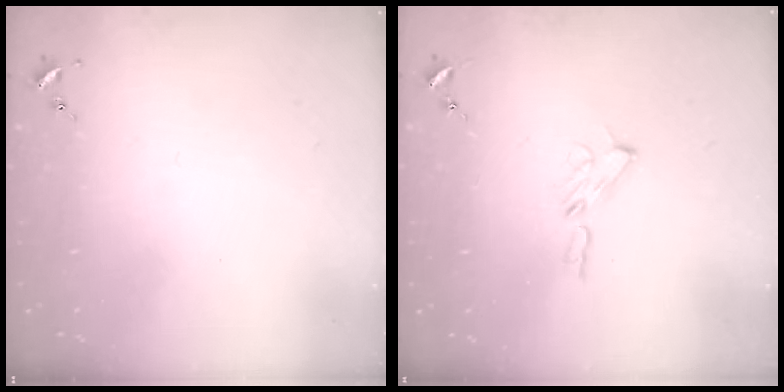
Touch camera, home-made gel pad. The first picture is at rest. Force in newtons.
{"total": 4.0, "press": 4.0, "slide": 0.4}